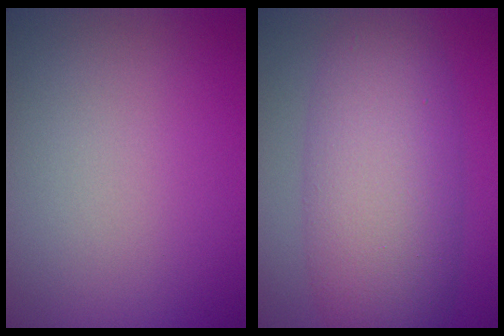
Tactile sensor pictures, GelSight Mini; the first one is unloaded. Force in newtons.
{"total": 9.0, "press": 9.0, "slide": 0.2}